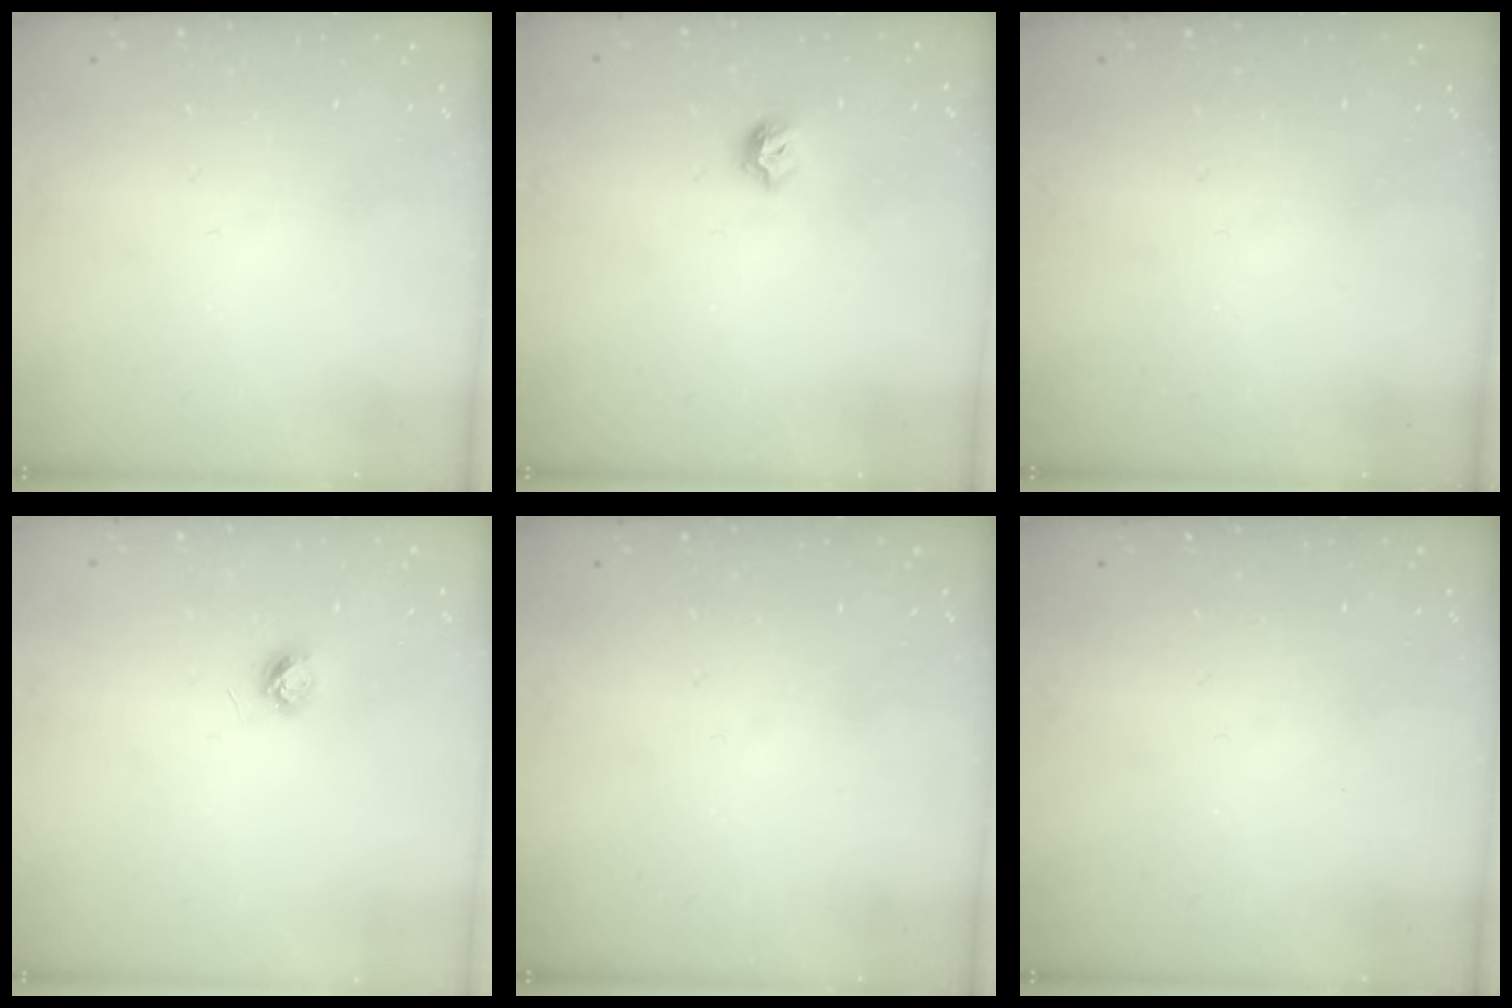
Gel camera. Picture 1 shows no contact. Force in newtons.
{"total": 5.6, "press": 5.6, "slide": 0.8}
{"total": 0.0}
{"total": 3.7, "press": 3.7, "slide": 0.4}
{"total": 0.0}
{"total": 0.0}